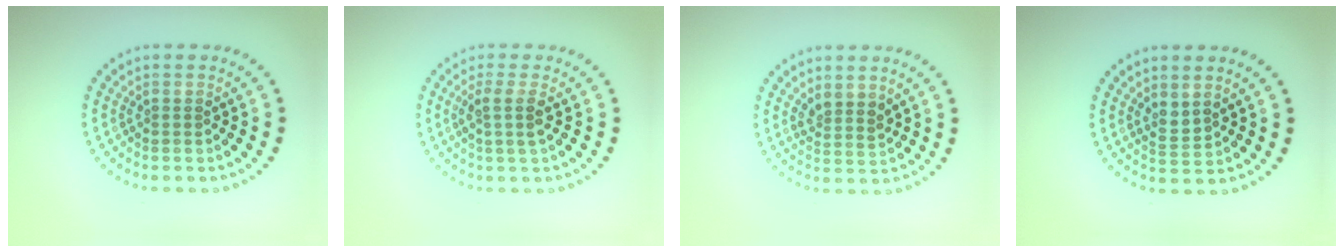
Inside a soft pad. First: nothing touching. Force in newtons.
{"total": 2.0, "press": 1.5, "slide": 1.2}
{"total": 1.9, "press": 1.5, "slide": 1.1}
{"total": 1.4, "press": 1.2, "slide": 0.7}